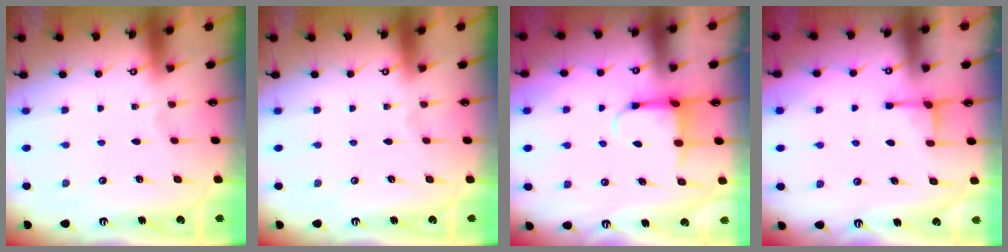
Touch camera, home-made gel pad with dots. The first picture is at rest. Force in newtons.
{"total": 0.0}
{"total": 5.2, "press": 5.1, "slide": 1.1}
{"total": 3.0, "press": 3.0, "slide": 0.4}